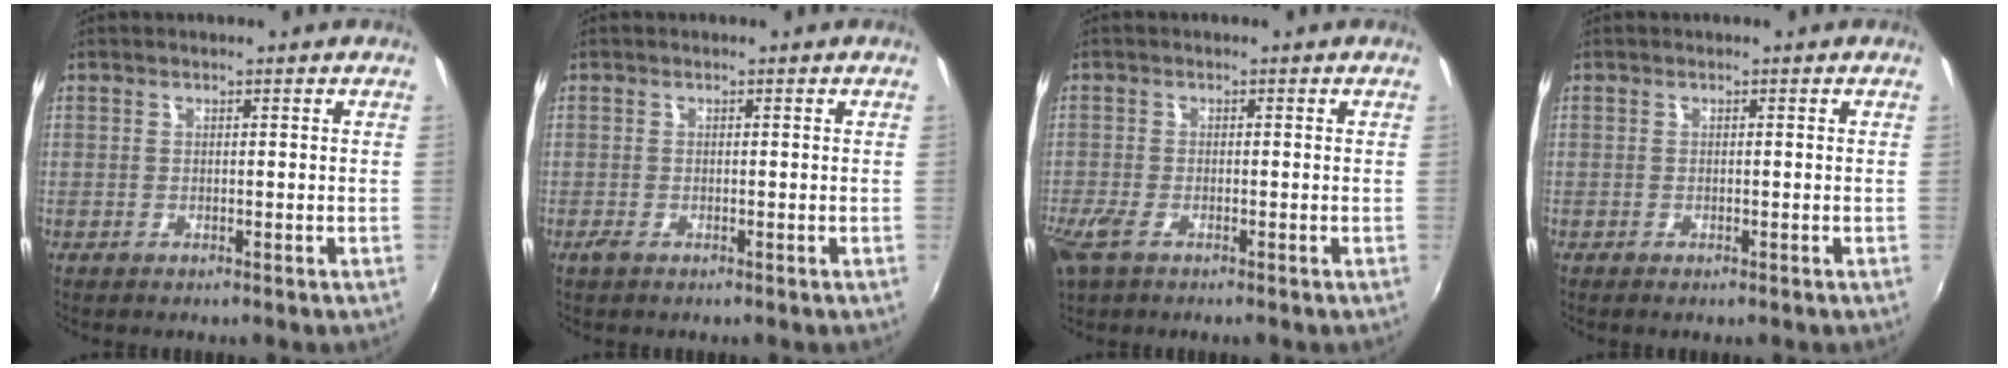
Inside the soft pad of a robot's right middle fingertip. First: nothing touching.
{"total": 1.0, "force": [-0.6, 0.4, 0.7], "torque": [-0.015, -0.003, -0.013]}
{"total": 3.9, "force": [-2.3, 1.3, 2.8], "torque": [-0.068, -0.013, -0.043]}
{"total": 0.0}